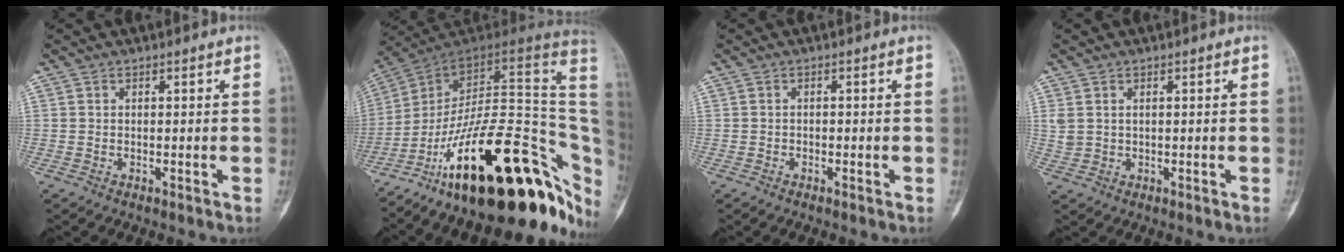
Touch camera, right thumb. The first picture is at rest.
{"total": 32.9, "force": [-12.9, 13.0, 27.4], "torque": [-0.277, 0.083, -0.200]}
{"total": 0.5, "force": [-0.3, 0.4, 0.1], "torque": [0.000, 0.002, -0.009]}
{"total": 2.6, "force": [0.7, 1.8, 1.7], "torque": [-0.045, 0.004, 0.020]}